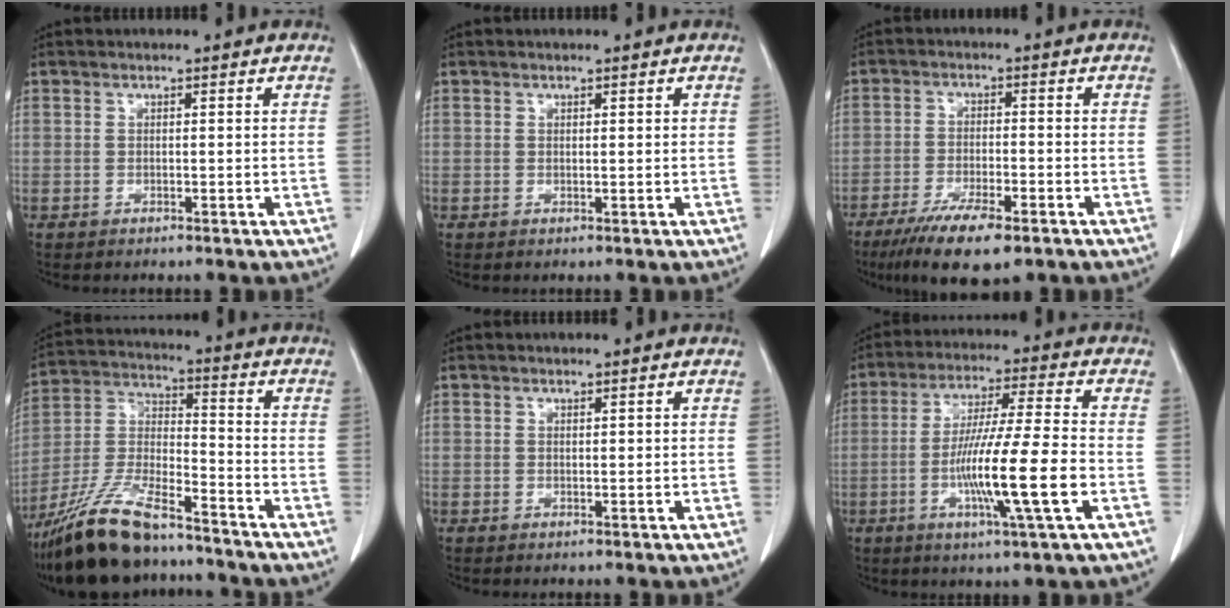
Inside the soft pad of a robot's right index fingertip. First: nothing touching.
{"total": 0.0}
{"total": 9.5, "force": [-6.3, 2.1, 6.8], "torque": [-0.116, -0.018, -0.102]}
{"total": 16.5, "force": [-13.3, 3.7, 9.0], "torque": [-0.197, -0.015, -0.248]}
{"total": 0.0}
{"total": 13.3, "force": [-3.6, -0.6, 12.8], "torque": [-0.239, -0.014, -0.070]}